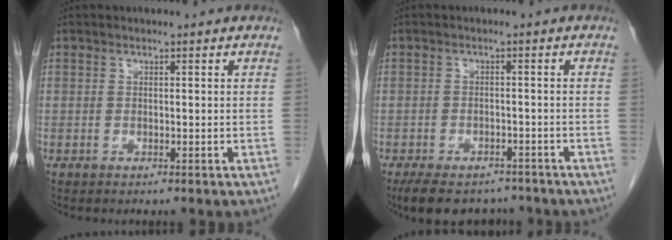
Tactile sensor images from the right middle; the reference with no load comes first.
{"total": 9.9, "force": [-8.1, 4.2, 3.7], "torque": [-0.064, -0.002, -0.114]}